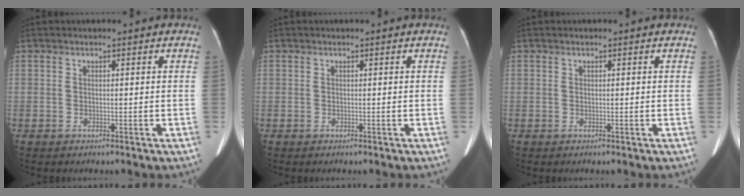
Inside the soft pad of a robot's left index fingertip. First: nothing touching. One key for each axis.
{"total": 0.0}
{"total": 0.0}